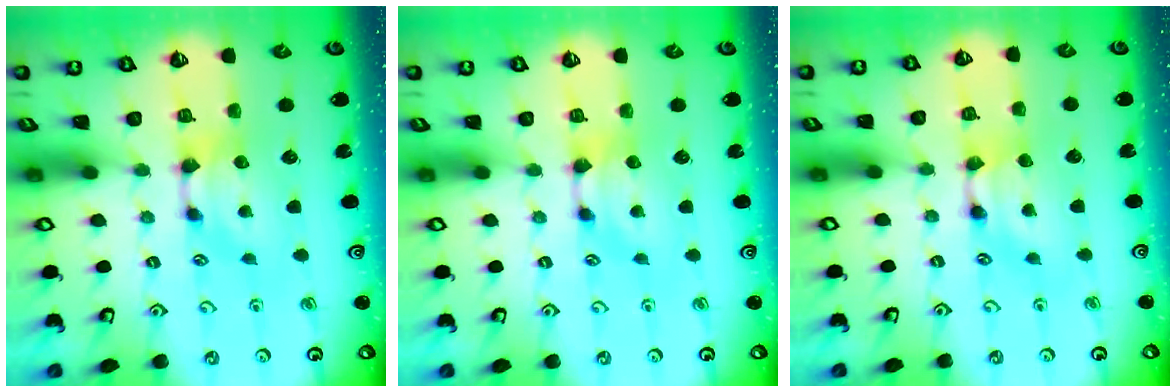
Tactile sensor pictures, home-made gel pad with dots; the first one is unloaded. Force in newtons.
{"total": 0.0}
{"total": 1.6, "press": 1.6, "slide": 0.2}